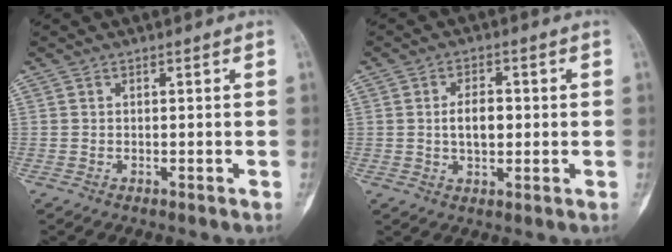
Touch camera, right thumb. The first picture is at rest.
{"total": 5.4, "force": [0.1, 3.3, 4.3], "torque": [-0.060, 0.007, 0.000]}